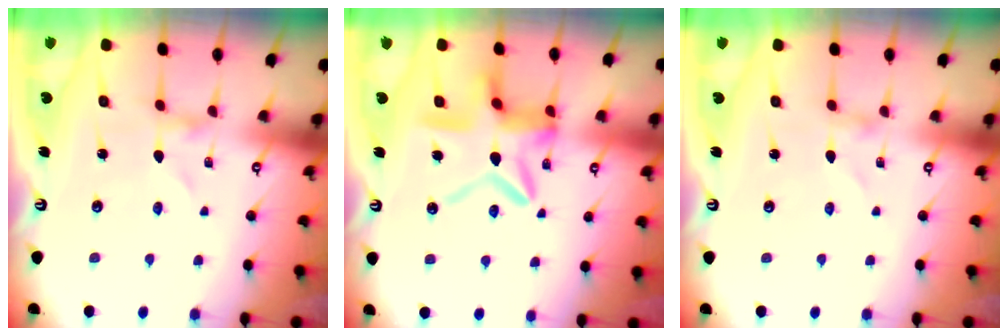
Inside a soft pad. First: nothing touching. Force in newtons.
{"total": 14.3, "press": 14.2, "slide": 1.4}
{"total": 0.9, "press": 0.9, "slide": 0.1}